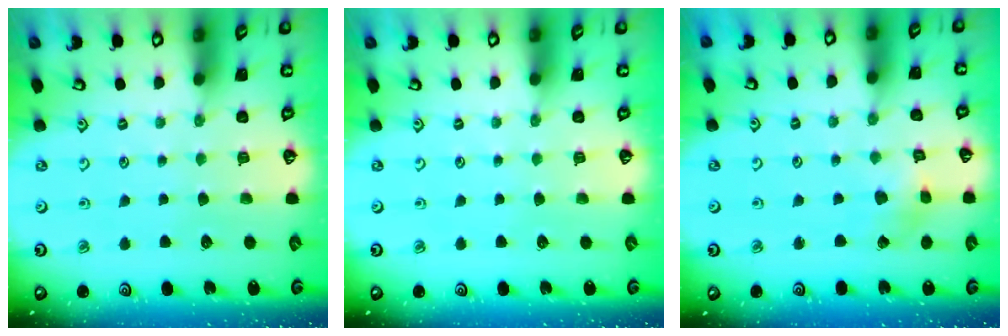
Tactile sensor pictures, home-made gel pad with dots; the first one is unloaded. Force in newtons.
{"total": 0.0}
{"total": 2.7, "press": 2.7, "slide": 0.2}